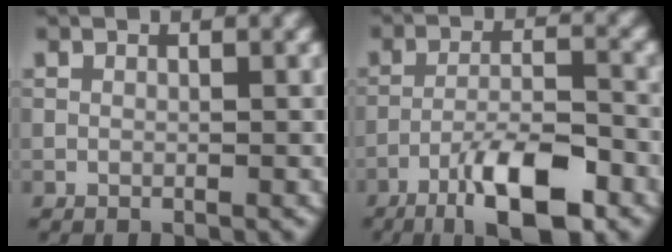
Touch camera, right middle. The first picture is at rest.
{"total": 7.8, "force": [-4.8, 1.8, 5.9], "torque": [-0.102, 0.006, -0.085]}